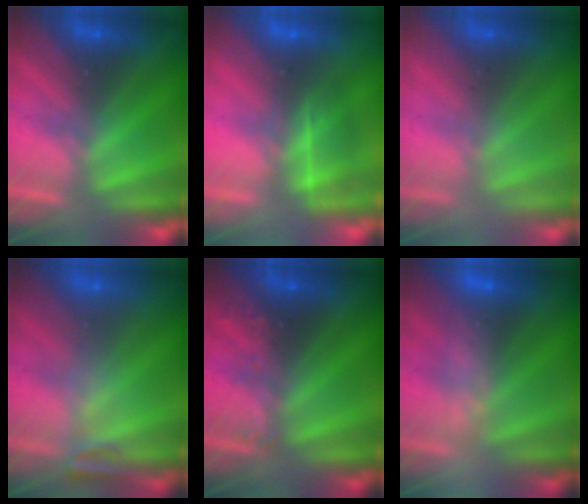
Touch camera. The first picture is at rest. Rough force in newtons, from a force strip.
{"total": 4.7}
{"total": 2.8}
{"total": 2.4}
{"total": 2.4}
{"total": 2.4}